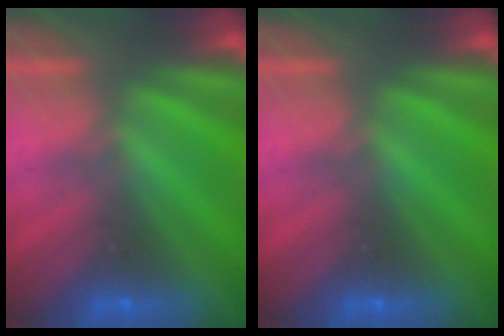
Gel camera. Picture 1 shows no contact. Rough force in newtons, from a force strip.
{"total": 0.0}